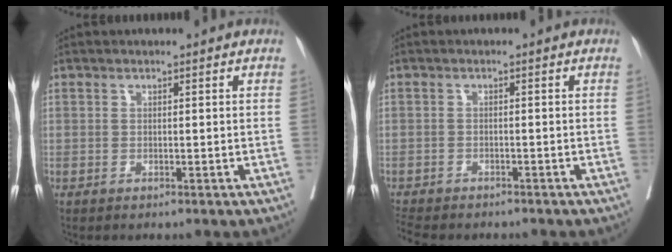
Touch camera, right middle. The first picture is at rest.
{"total": 7.3, "force": [-6.4, 2.2, 2.8], "torque": [-0.057, -0.004, -0.094]}